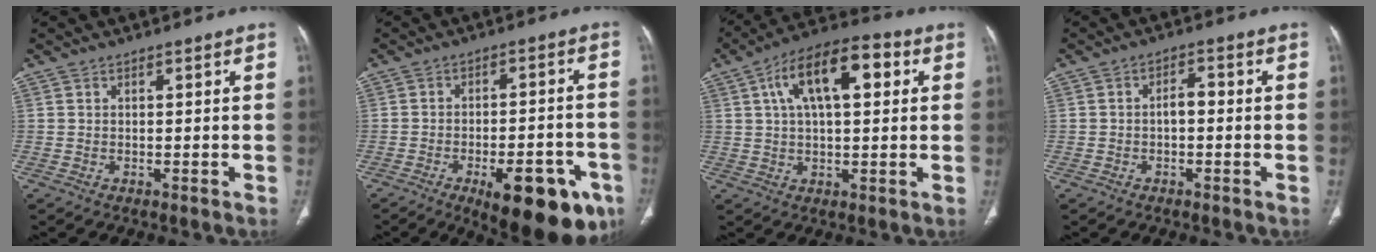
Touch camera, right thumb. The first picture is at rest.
{"total": 17.9, "force": [-8.8, 7.1, 13.9], "torque": [-0.131, 0.037, -0.109]}
{"total": 14.7, "force": [4.5, 6.6, 12.4], "torque": [-0.195, 0.022, 0.068]}
{"total": 2.7, "force": [-0.5, 1.5, 2.2], "torque": [-0.031, 0.014, -0.013]}